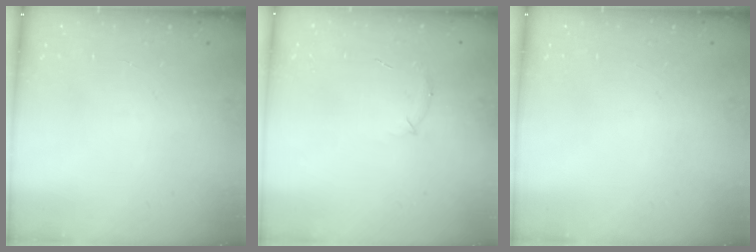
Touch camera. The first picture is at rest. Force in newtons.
{"total": 5.0, "press": 4.8, "slide": 1.2}
{"total": 0.0}